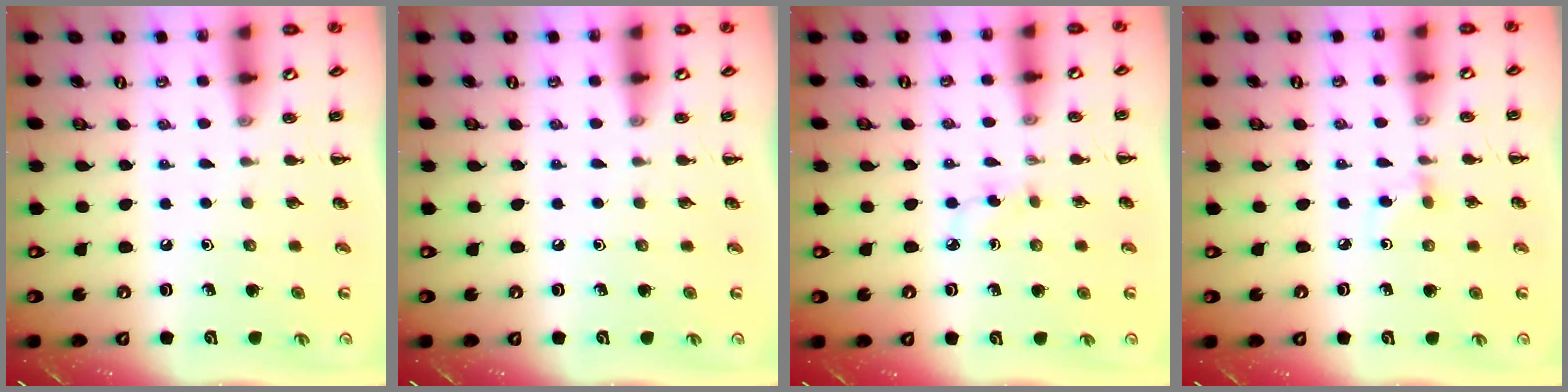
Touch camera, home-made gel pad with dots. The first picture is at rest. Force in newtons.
{"total": 0.0}
{"total": 2.9, "press": 2.7, "slide": 1.1}
{"total": 2.7, "press": 2.4, "slide": 1.2}